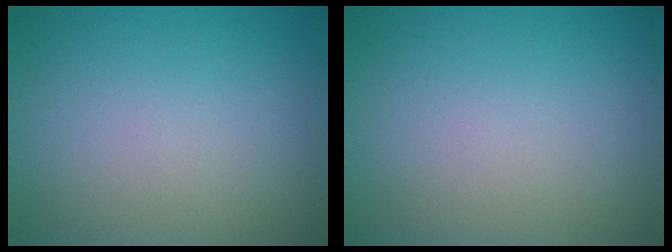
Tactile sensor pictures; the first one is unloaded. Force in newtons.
{"total": 0.0}